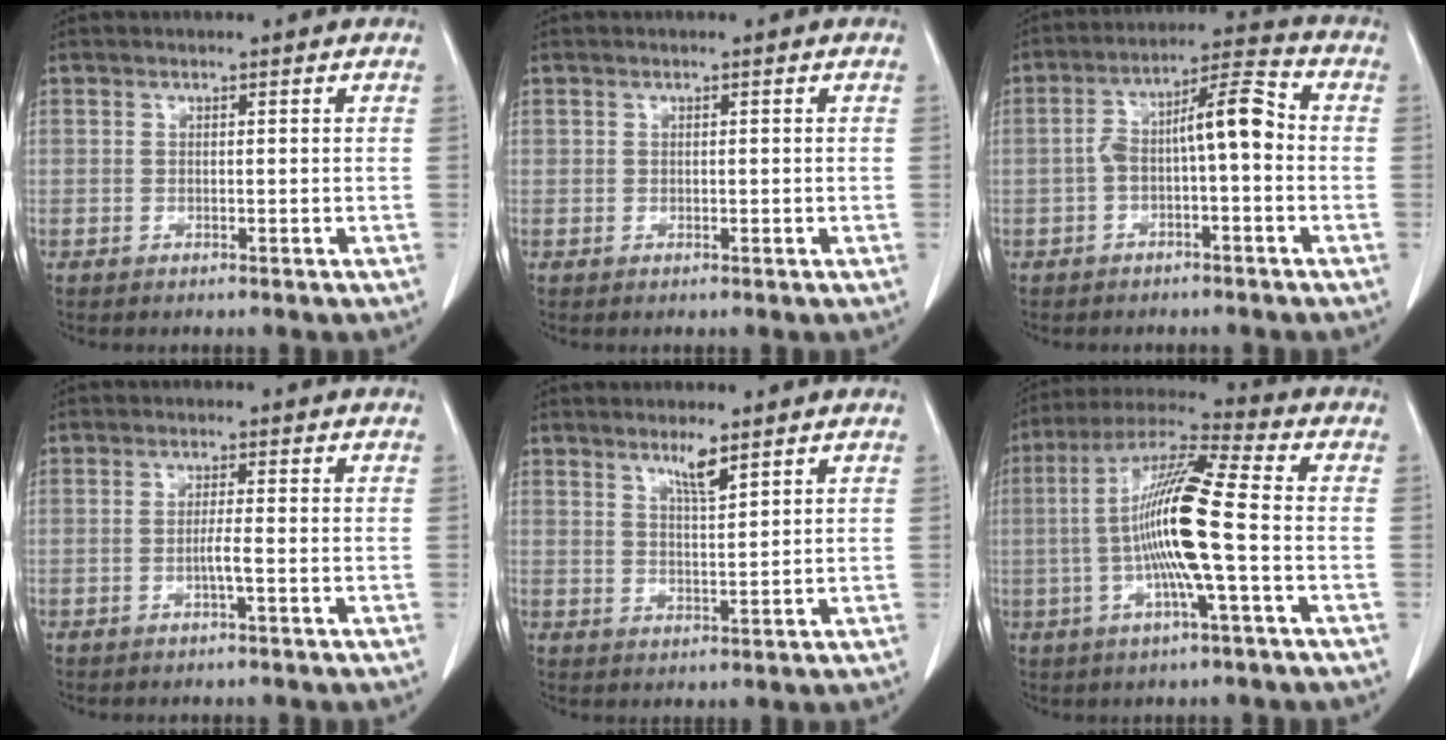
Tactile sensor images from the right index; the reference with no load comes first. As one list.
[{"total": 0.6, "force": [0.1, 0.5, 0.3], "torque": [-0.004, 0.003, 0.001]}, {"total": 8.7, "force": [-0.9, 2.1, 8.4], "torque": [-0.147, 0.039, -0.016]}, {"total": 1.9, "force": [-0.6, -0.2, 1.8], "torque": [-0.035, 0.000, -0.013]}, {"total": 3.6, "force": [2.6, 0.2, 2.5], "torque": [-0.048, -0.005, 0.049]}, {"total": 14.2, "force": [-1.7, 0.3, 14.1], "torque": [-0.272, 0.004, -0.043]}]